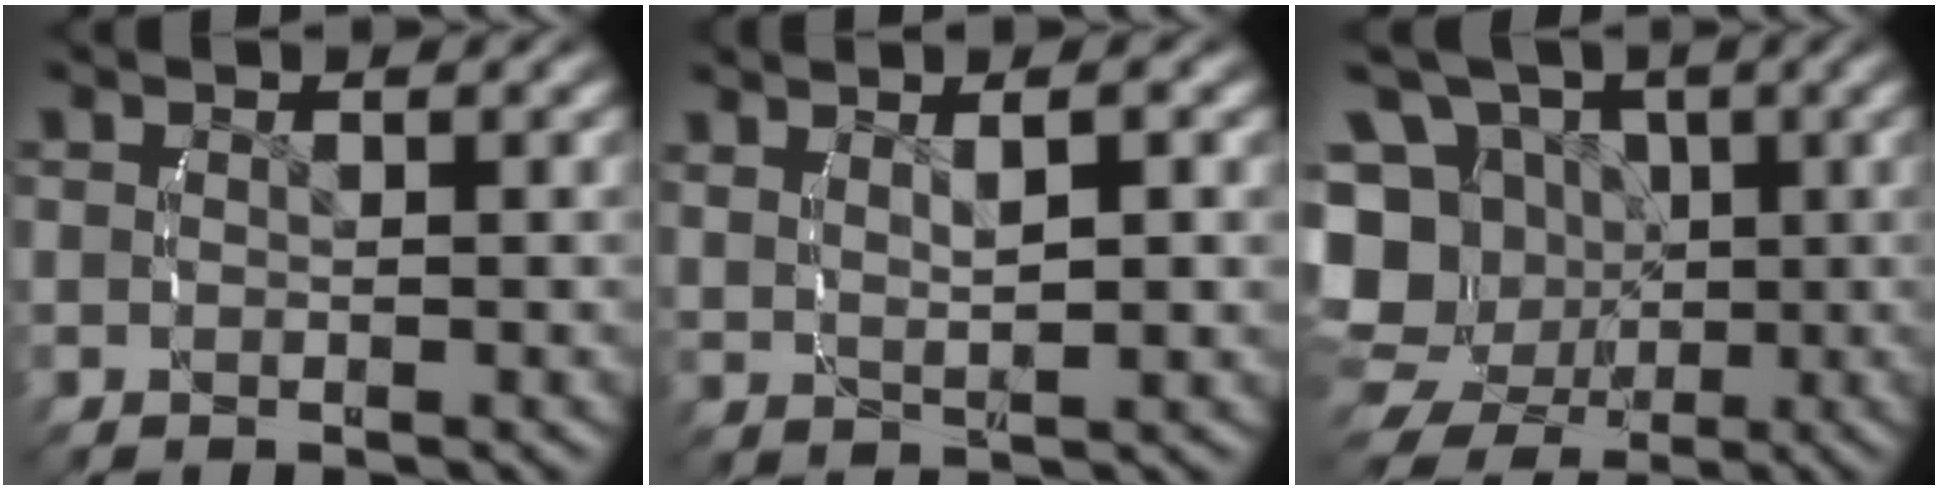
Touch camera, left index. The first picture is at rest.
{"total": 4.3, "force": [2.3, 1.3, 3.4], "torque": [-0.047, 0.012, 0.042]}
{"total": 16.2, "force": [-1.0, 14.4, 7.5], "torque": [-0.163, -0.050, -0.015]}